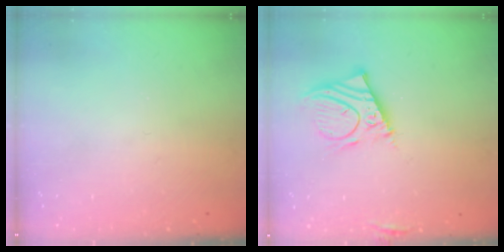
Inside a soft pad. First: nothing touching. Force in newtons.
{"total": 10.0, "press": 9.8, "slide": 2.2}